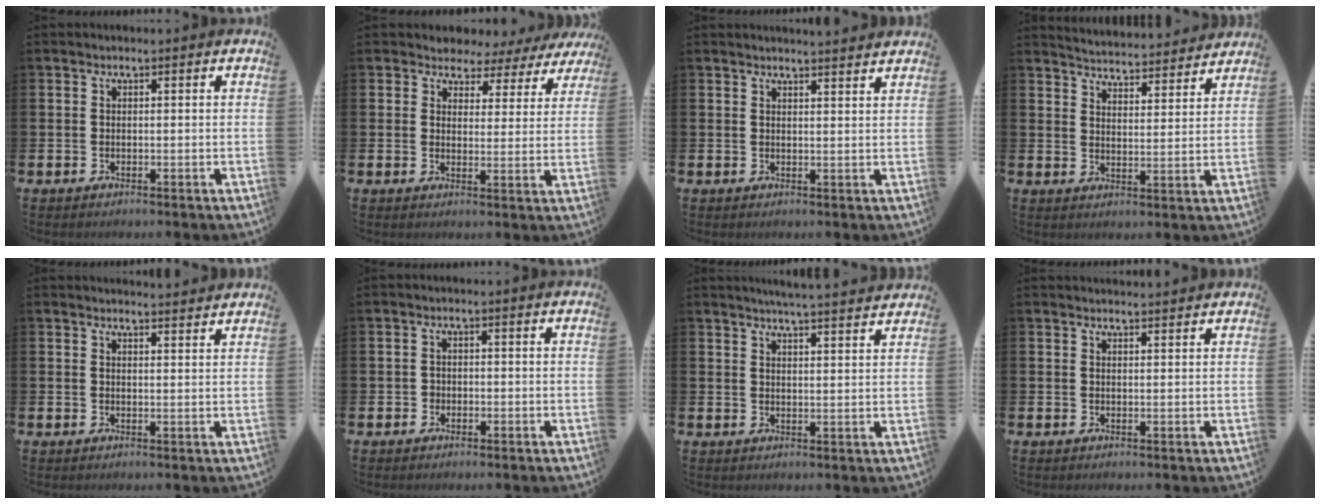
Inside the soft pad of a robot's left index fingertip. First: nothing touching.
{"total": 3.3, "force": [2.8, 1.8, -0.1], "torque": [-0.016, -0.026, 0.043]}
{"total": 2.4, "force": [2.4, -0.3, -0.1], "torque": [0.006, -0.019, 0.042]}
{"total": 4.9, "force": [4.9, 0.2, -0.1], "torque": [-0.015, -0.043, 0.085]}
{"total": 2.4, "force": [2.4, -0.1, -0.2], "torque": [0.006, -0.018, 0.043]}
{"total": 1.1, "force": [-0.5, 1.0, 0.2], "torque": [-0.006, 0.004, -0.012]}
{"total": 4.6, "force": [4.5, -0.8, 0.8], "torque": [-0.027, -0.026, 0.079]}
{"total": 1.5, "force": [1.5, 0.0, -0.1], "torque": [0.007, -0.009, 0.027]}